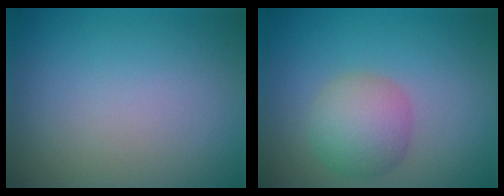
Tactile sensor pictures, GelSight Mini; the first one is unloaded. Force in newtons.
{"total": 4.2, "press": 4.2, "slide": 0.2}